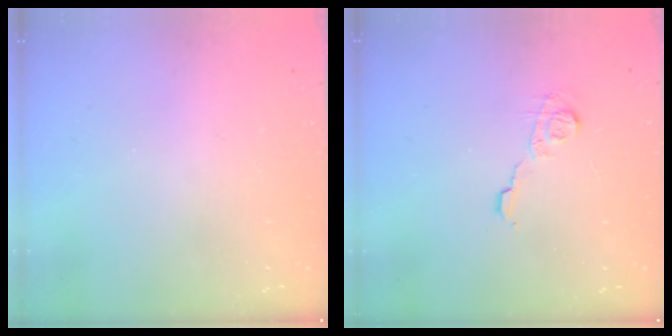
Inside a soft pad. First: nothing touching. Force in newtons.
{"total": 7.3, "press": 7.2, "slide": 0.4}